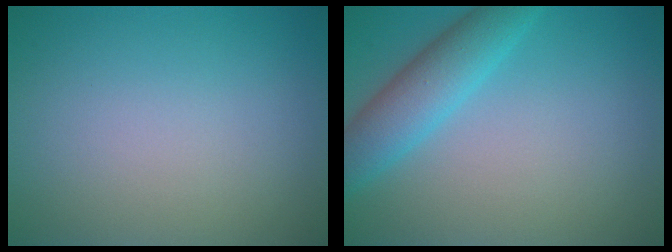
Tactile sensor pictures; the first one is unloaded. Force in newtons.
{"total": 4.4, "press": 4.4, "slide": 0.1}